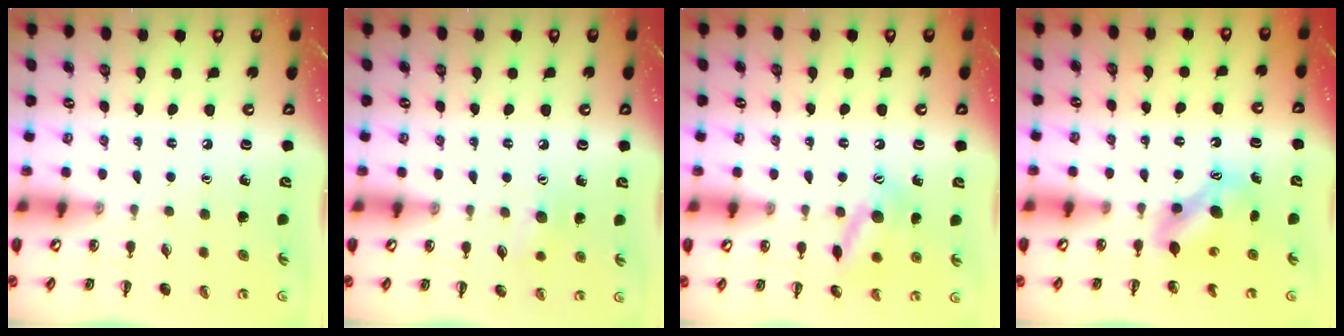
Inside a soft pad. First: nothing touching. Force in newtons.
{"total": 7.7, "press": 7.5, "slide": 1.8}
{"total": 12.9, "press": 12.9, "slide": 0.7}
{"total": 7.7, "press": 7.7, "slide": 0.6}